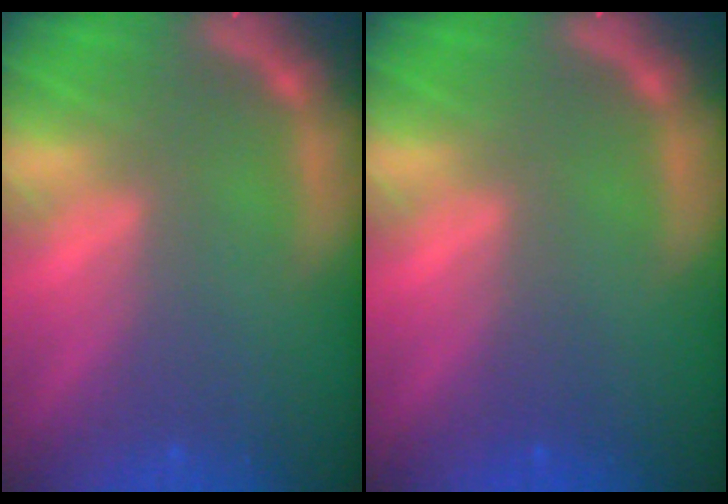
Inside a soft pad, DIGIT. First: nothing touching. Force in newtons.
{"total": 1.0}